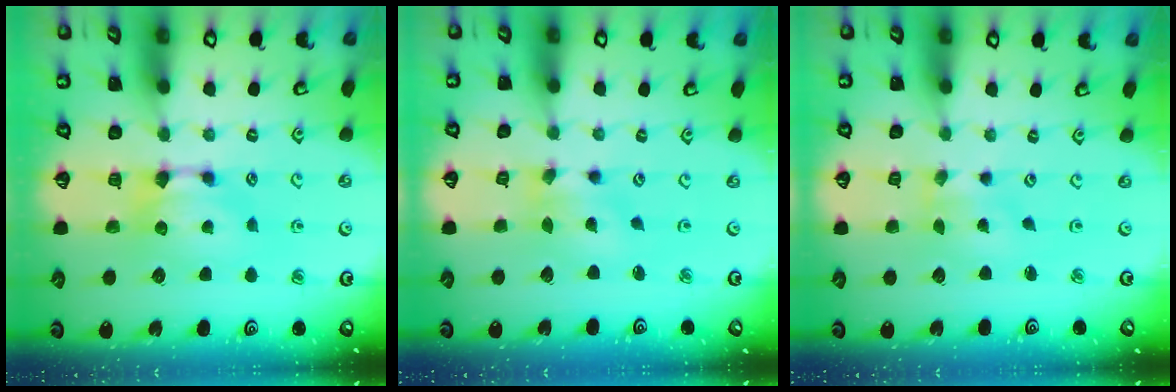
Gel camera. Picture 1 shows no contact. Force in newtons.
{"total": 1.7, "press": 1.0, "slide": 1.4}
{"total": 2.6, "press": 2.4, "slide": 1.0}